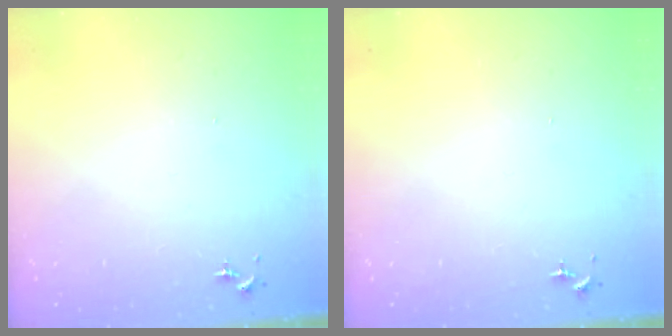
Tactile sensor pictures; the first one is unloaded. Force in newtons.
{"total": 0.0}